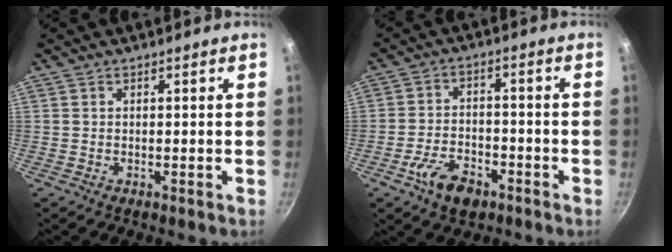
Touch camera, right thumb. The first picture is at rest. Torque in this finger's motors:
{"motor_torque": [0.63, 1.24, 0.21, -0.06, 0.30]}